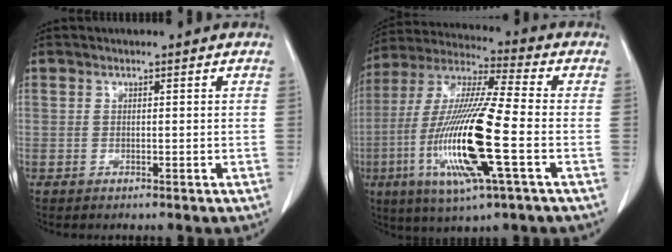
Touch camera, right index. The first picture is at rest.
{"total": 19.1, "force": [-4.9, 1.3, 18.4], "torque": [-0.387, -0.019, -0.092]}